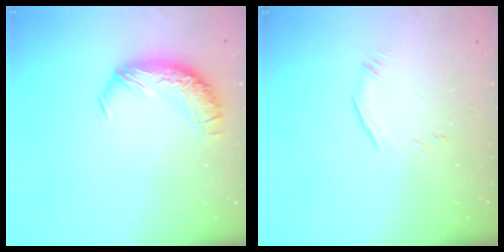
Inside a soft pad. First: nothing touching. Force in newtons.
{"total": 6.4, "press": 6.4, "slide": 0.8}